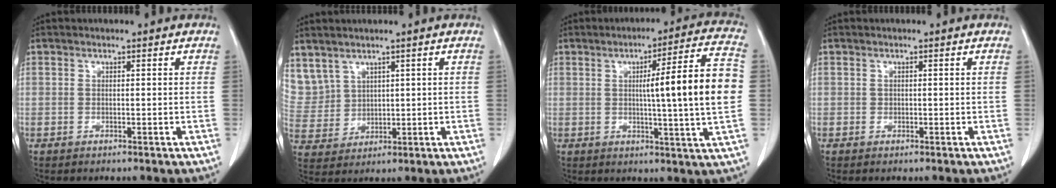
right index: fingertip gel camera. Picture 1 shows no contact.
{"total": 9.6, "force": [5.4, 7.7, 2.3], "torque": [-0.085, 0.028, 0.141]}
{"total": 14.1, "force": [0.5, -0.8, 14.0], "torque": [-0.199, 0.009, 0.003]}
{"total": 0.0}